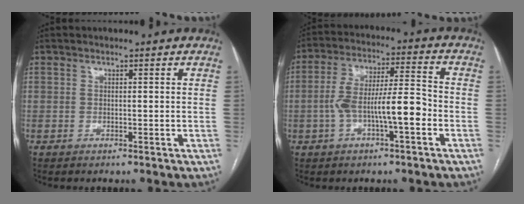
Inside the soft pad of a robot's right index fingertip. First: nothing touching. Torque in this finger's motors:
{"motor_torque": [0.98, -0.38, 0.45, 0.14]}